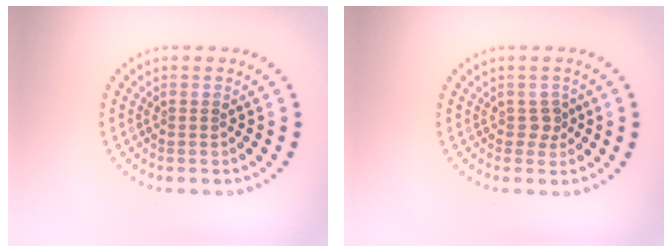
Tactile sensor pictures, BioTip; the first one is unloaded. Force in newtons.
{"total": 1.2, "press": 0.9, "slide": 0.8}